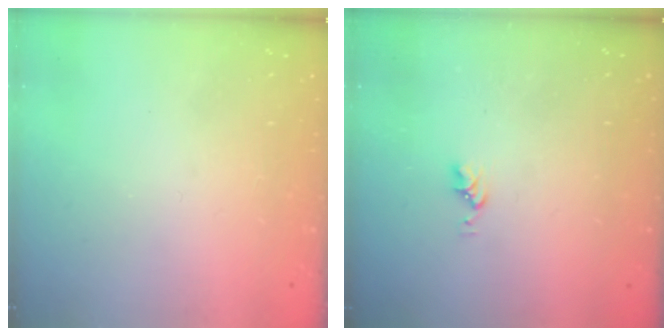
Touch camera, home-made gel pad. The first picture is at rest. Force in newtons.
{"total": 2.1, "press": 2.0, "slide": 0.3}